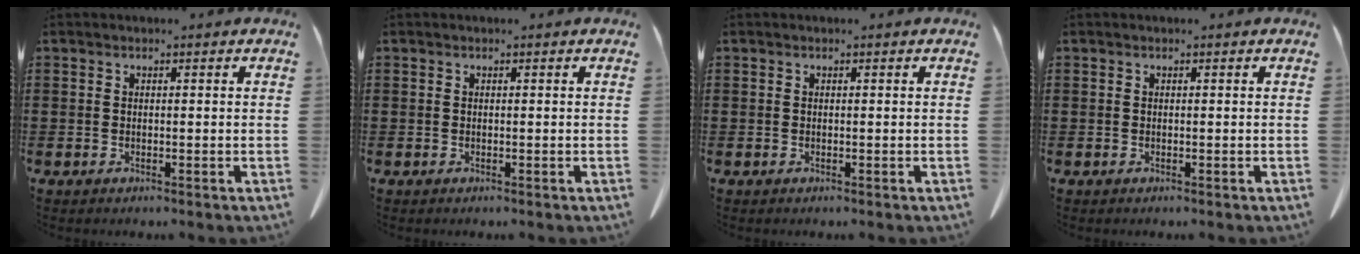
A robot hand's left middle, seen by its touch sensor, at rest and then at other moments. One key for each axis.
{"total": 0.0}
{"total": 0.0}
{"total": 0.0}